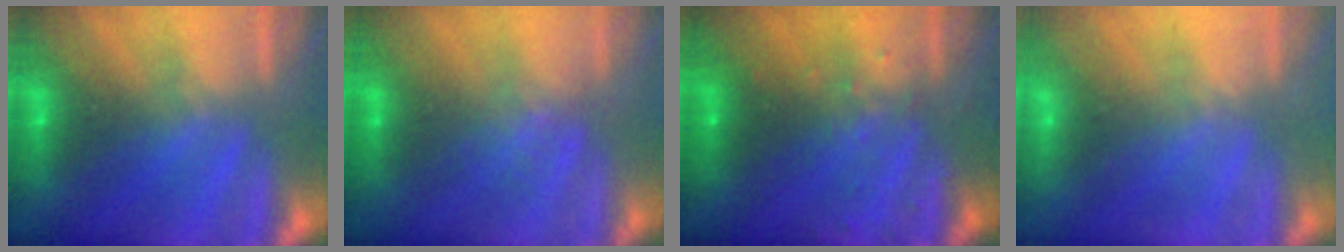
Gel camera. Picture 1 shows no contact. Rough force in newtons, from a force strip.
{"total": 1.2}
{"total": 3.1}
{"total": 2.4}